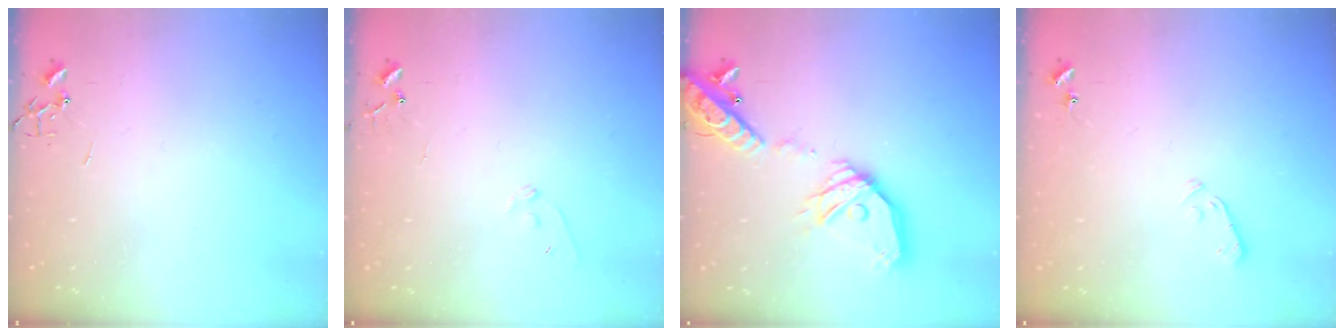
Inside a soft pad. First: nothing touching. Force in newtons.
{"total": 6.8, "press": 6.7, "slide": 0.5}
{"total": 21.9, "press": 21.6, "slide": 3.8}
{"total": 3.8, "press": 3.7, "slide": 0.7}